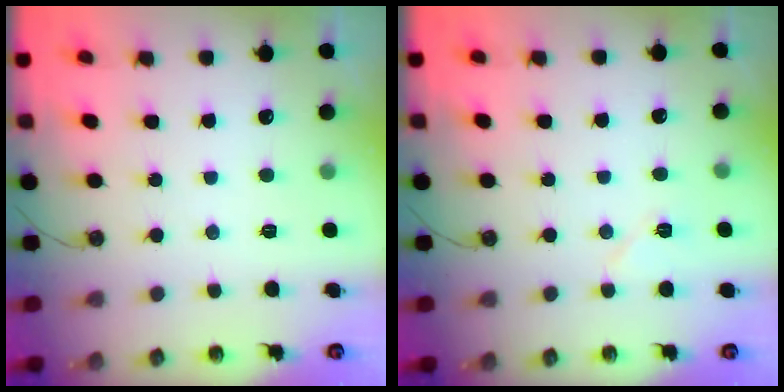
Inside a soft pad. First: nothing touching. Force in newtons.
{"total": 5.9, "press": 5.9, "slide": 0.9}